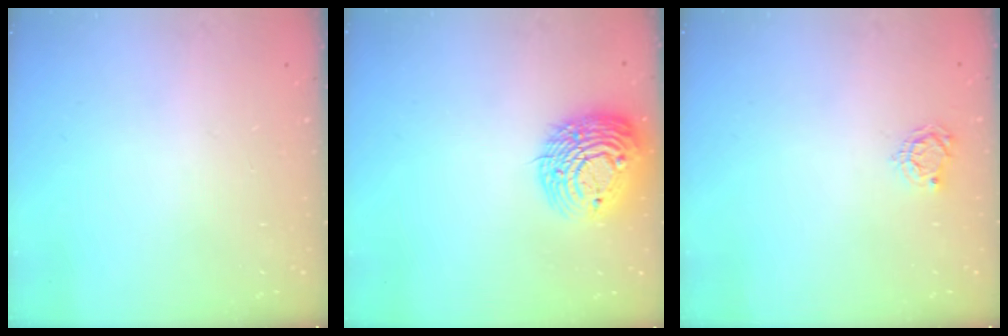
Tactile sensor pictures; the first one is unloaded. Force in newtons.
{"total": 15.4, "press": 15.2, "slide": 2.5}
{"total": 4.3, "press": 4.2, "slide": 0.5}